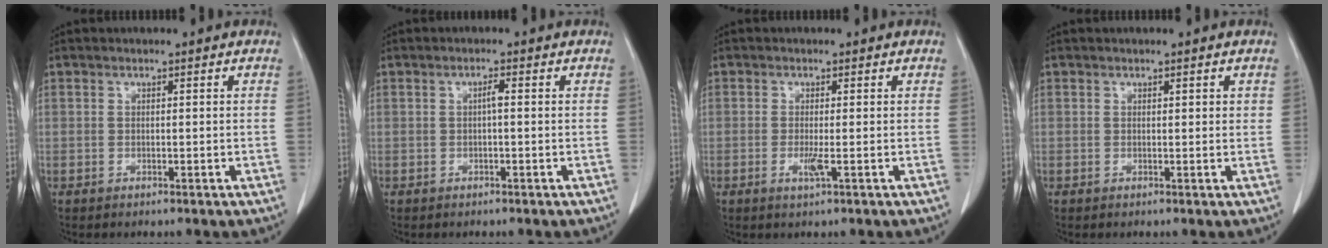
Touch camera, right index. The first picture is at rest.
{"total": 1.2, "force": [0.0, 0.1, 1.2], "torque": [-0.020, 0.003, 0.001]}
{"total": 1.9, "force": [-0.5, -0.1, 1.8], "torque": [-0.039, -0.007, -0.009]}
{"total": 1.0, "force": [0.5, 0.3, 0.8], "torque": [-0.011, 0.000, 0.006]}